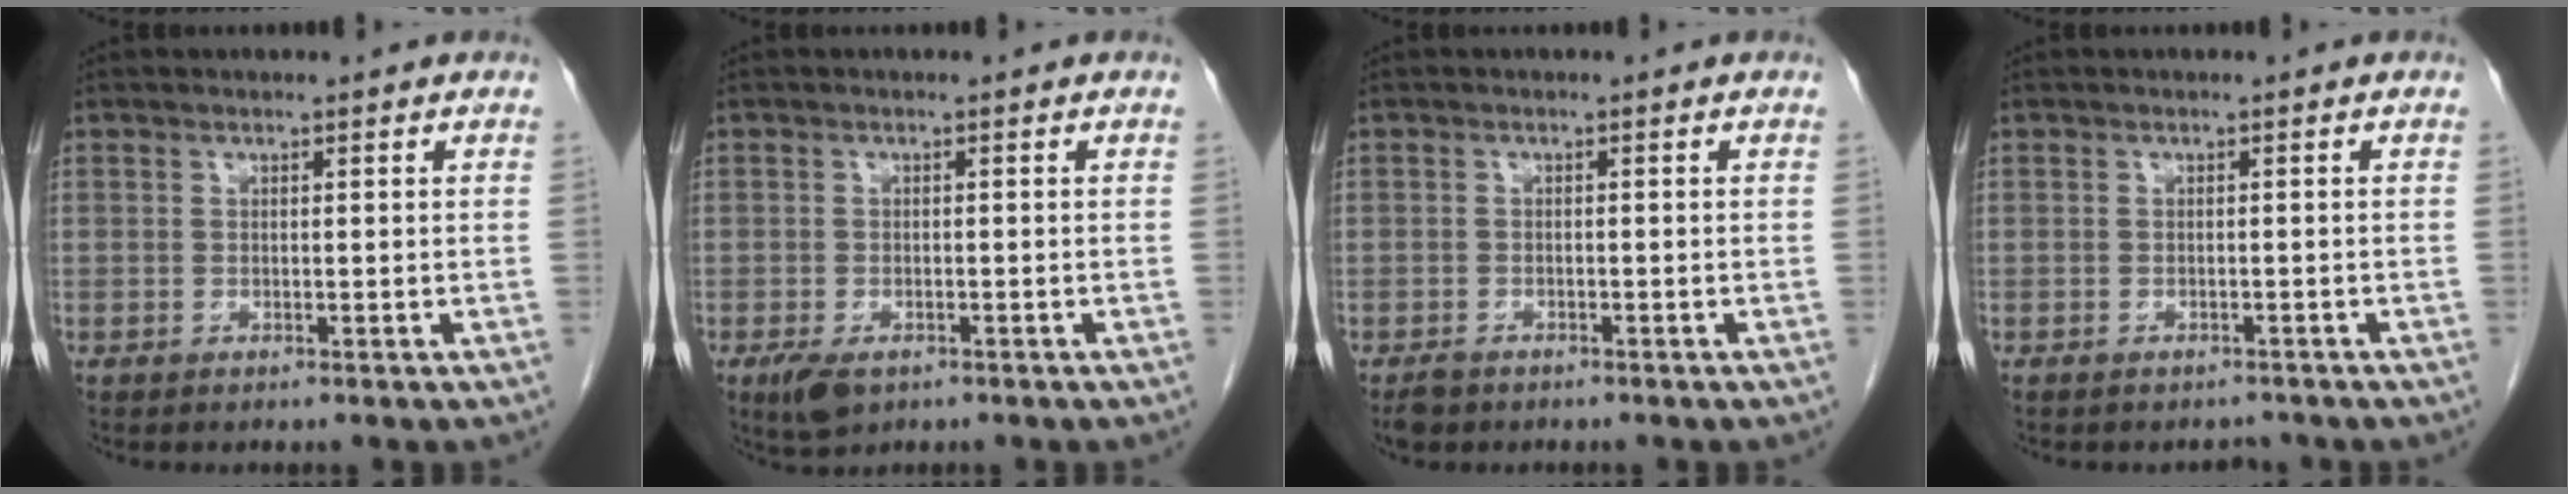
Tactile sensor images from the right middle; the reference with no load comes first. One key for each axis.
{"total": 3.7, "fx": -2.1, "fy": 1.8, "fz": 2.5, "tx": -0.052, "ty": -0.007, "tz": -0.028}
{"total": 2.1, "fx": -1.6, "fy": 1.1, "fz": 0.8, "tx": -0.022, "ty": -0.002, "tz": -0.022}
{"total": 2.4, "fx": -2.2, "fy": 0.9, "fz": 0.2, "tx": 0.001, "ty": -0.002, "tz": -0.030}